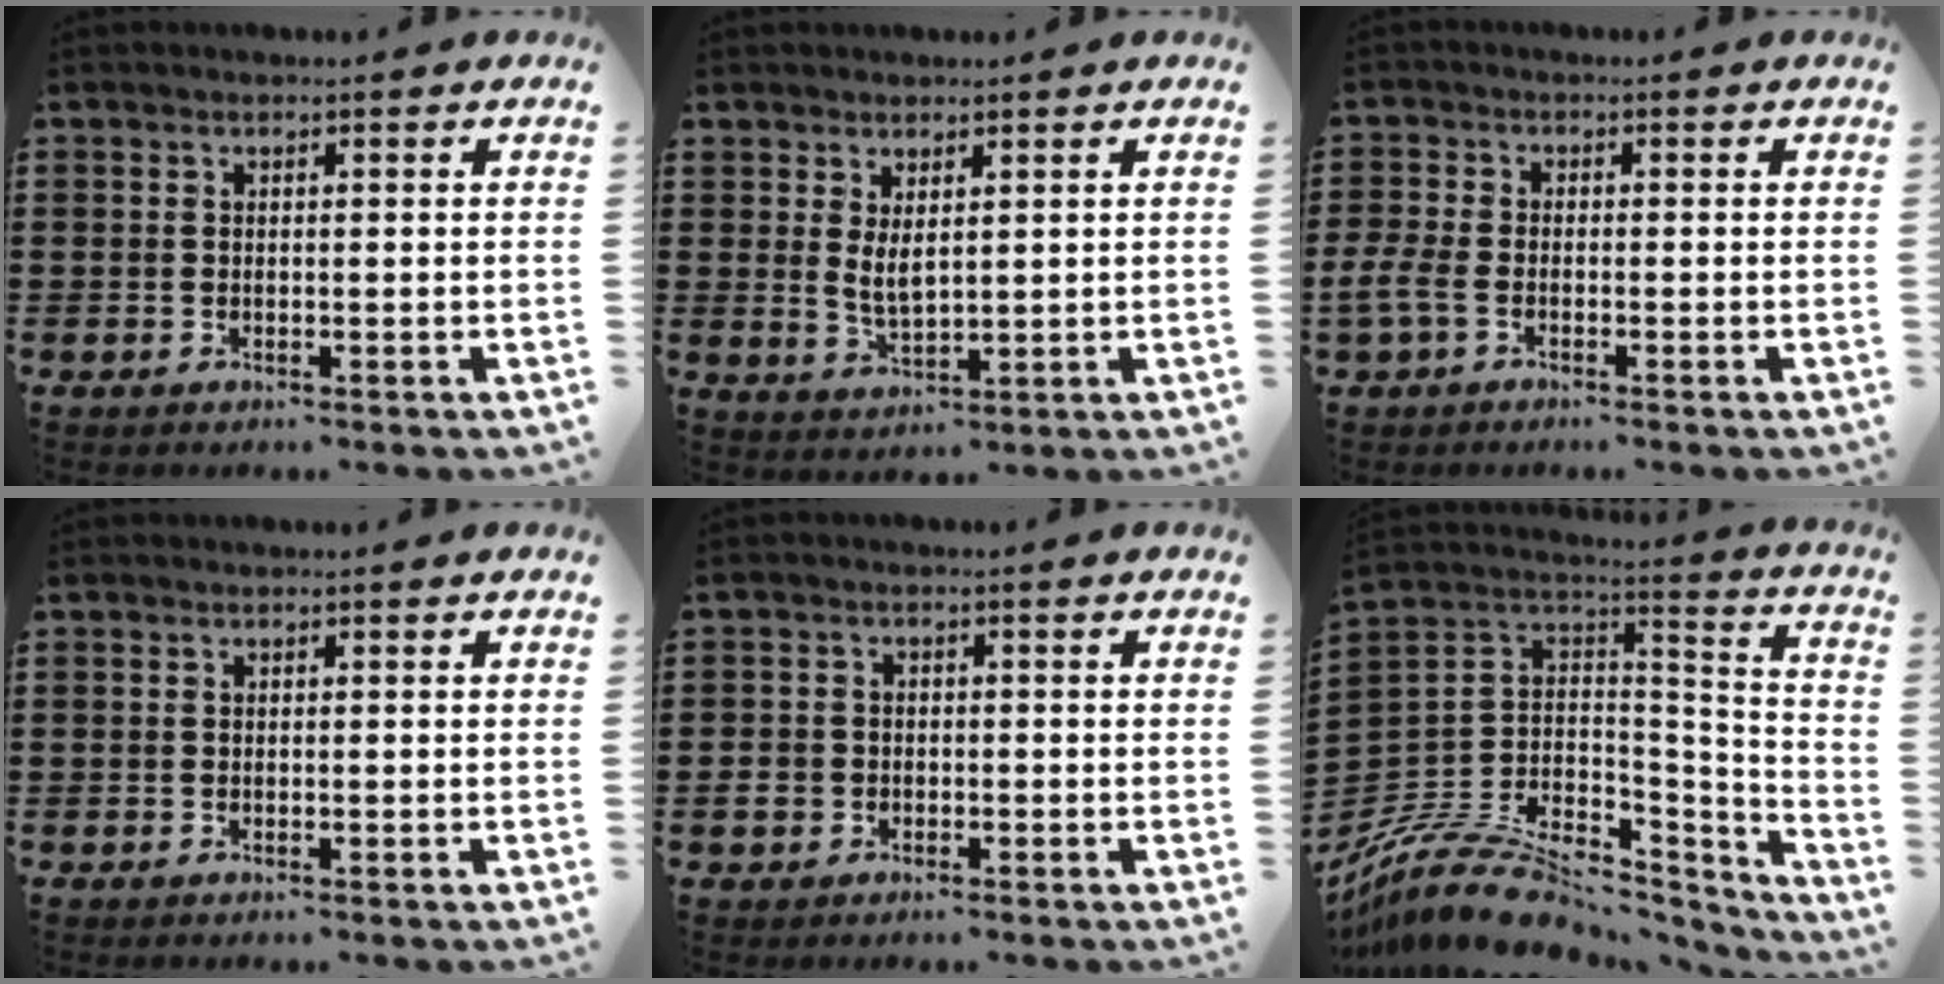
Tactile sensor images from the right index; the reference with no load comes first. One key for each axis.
{"total": 3.4, "fx": 1.3, "fy": 1.4, "fz": 2.8, "tx": -0.047, "ty": 0.000, "tz": 0.021}
{"total": 3.1, "fx": -1.7, "fy": 1.4, "fz": 2.1, "tx": -0.058, "ty": -0.005, "tz": -0.036}
{"total": 0.0}
{"total": 2.3, "fx": -1.0, "fy": 1.9, "fz": 0.9, "tx": -0.022, "ty": 0.001, "tz": -0.020}
{"total": 11.5, "fx": -7.9, "fy": 5.6, "fz": 6.2, "tx": -0.125, "ty": 0.017, "tz": -0.141}